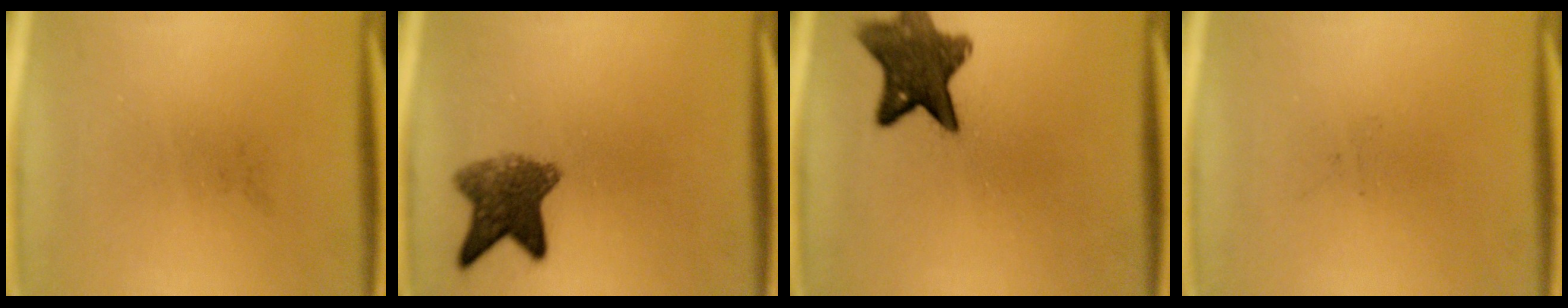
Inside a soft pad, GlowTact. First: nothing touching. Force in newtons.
{"total": 6.8}
{"total": 10.1}
{"total": 0.0}